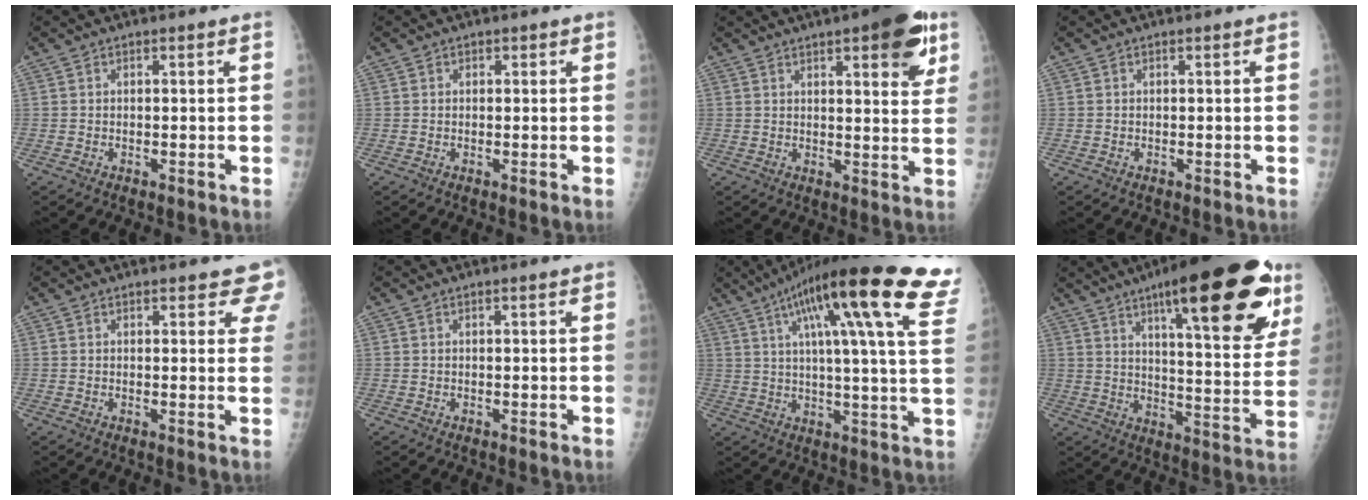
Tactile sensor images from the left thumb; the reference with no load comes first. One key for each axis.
{"total": 0.7, "fx": 0.3, "fy": 0.6, "fz": 0.1, "tx": 0.008, "ty": 0.001, "tz": 0.002}
{"total": 12.2, "fx": 6.3, "fy": 3.8, "fz": 9.8, "tx": -0.096, "ty": -0.022, "tz": 0.075}
{"total": 0.0}
{"total": 5.5, "fx": 4.6, "fy": 2.1, "fz": 2.2, "tx": 0.012, "ty": -0.016, "tz": 0.039}
{"total": 0.9, "fx": 0.6, "fy": 0.1, "fz": 0.6, "tx": -0.006, "ty": 0.001, "tz": 0.008}
{"total": 28.1, "fx": 15.0, "fy": 4.4, "fz": 23.3, "tx": -0.308, "ty": -0.011, "tz": 0.198}
{"total": 27.6, "fx": 15.4, "fy": 7.1, "fz": 21.8, "tx": -0.278, "ty": -0.047, "tz": 0.221}